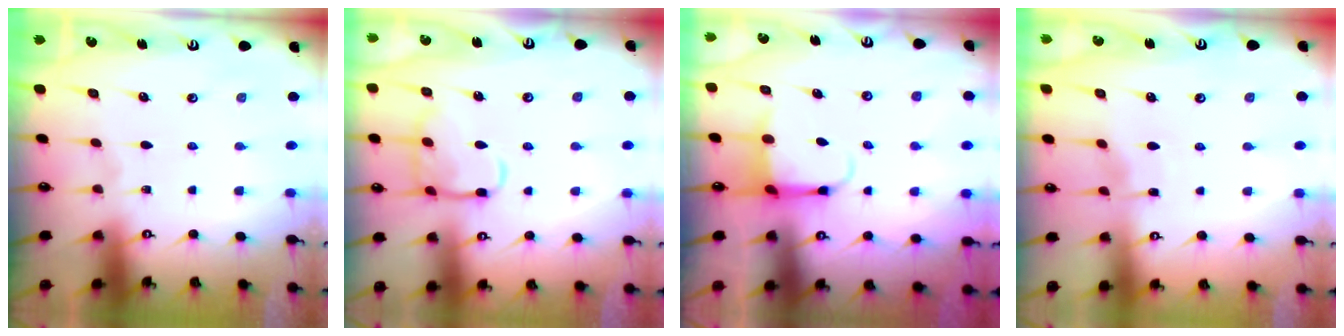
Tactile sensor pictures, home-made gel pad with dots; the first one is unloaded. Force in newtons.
{"total": 13.5, "press": 13.4, "slide": 1.1}
{"total": 4.0, "press": 3.9, "slide": 1.1}
{"total": 2.8, "press": 2.7, "slide": 0.5}